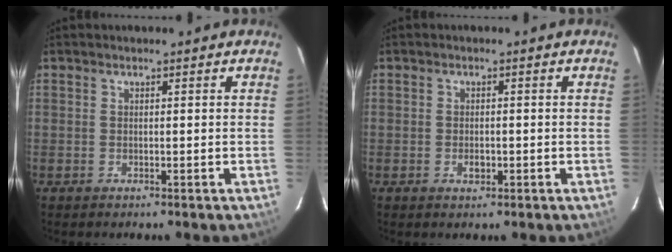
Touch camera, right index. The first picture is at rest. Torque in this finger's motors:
{"motor_torque": [-0.03, 0.00, 0.04, 0.01]}